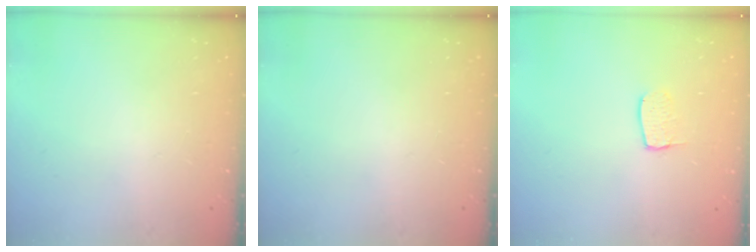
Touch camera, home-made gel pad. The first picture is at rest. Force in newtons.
{"total": 0.0}
{"total": 5.5, "press": 5.5, "slide": 0.2}